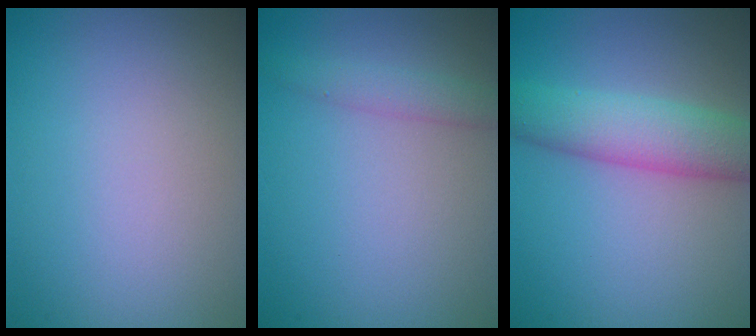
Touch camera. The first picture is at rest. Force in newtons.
{"total": 1.7, "press": 1.7, "slide": 0.0}
{"total": 5.2, "press": 5.2, "slide": 0.1}